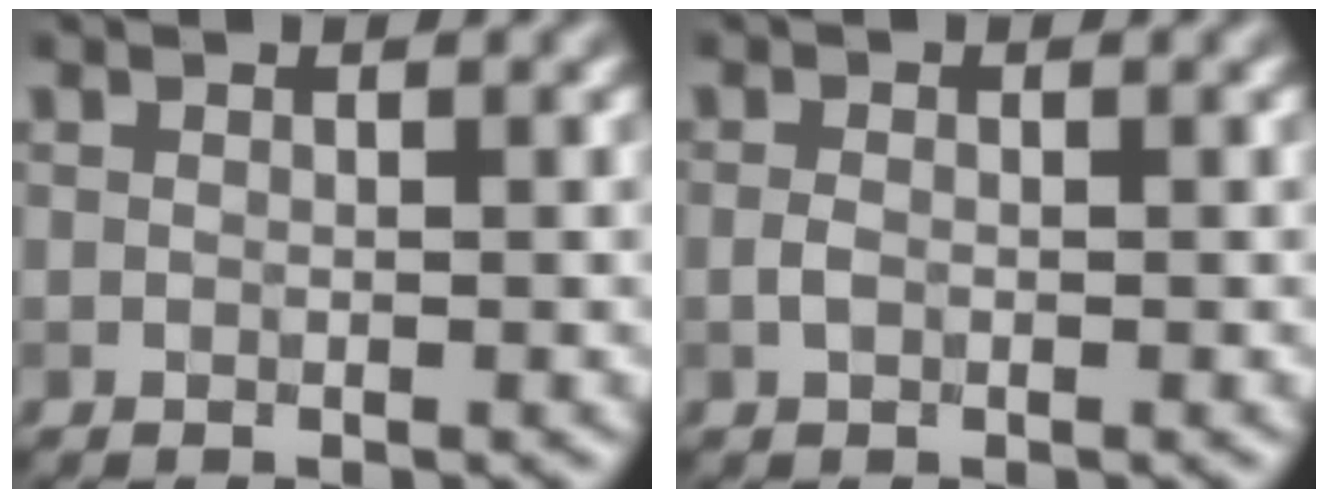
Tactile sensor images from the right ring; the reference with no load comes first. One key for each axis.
{"total": 0.9, "fx": -0.3, "fy": 0.5, "fz": 0.7, "tx": -0.016, "ty": -0.001, "tz": -0.007}